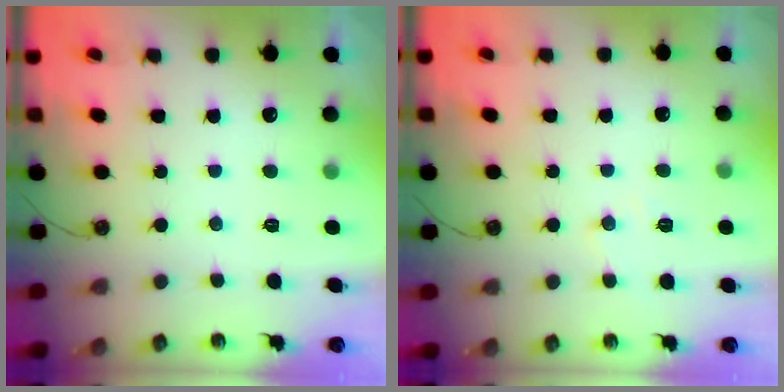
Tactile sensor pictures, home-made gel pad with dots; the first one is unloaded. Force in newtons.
{"total": 8.1, "press": 8.1, "slide": 0.9}